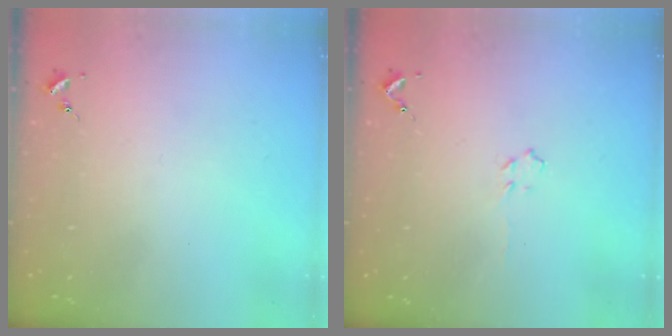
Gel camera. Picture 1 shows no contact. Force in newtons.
{"total": 3.9, "press": 3.9, "slide": 0.6}